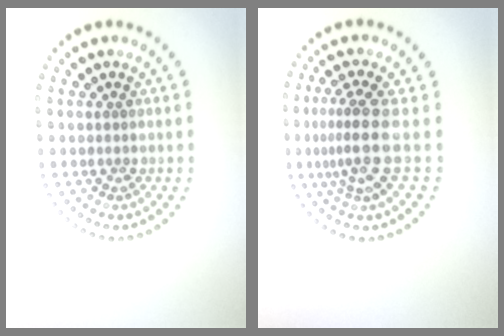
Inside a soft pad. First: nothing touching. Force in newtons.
{"total": 3.6, "press": 2.6, "slide": 2.5}